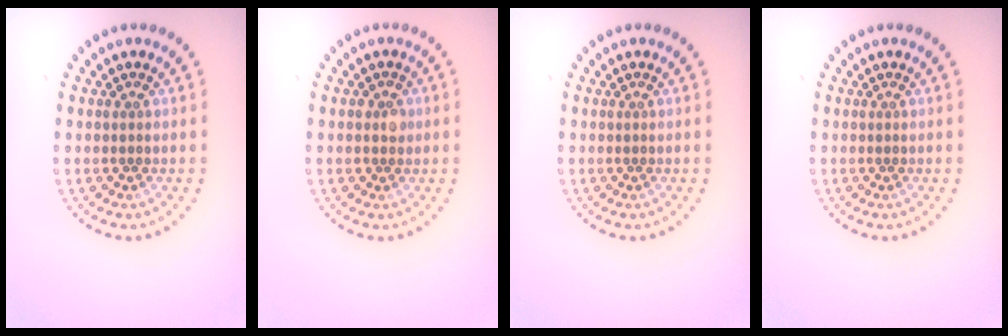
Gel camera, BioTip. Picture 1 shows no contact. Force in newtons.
{"total": 1.0, "press": 0.9, "slide": 0.5}
{"total": 0.0}
{"total": 0.0}